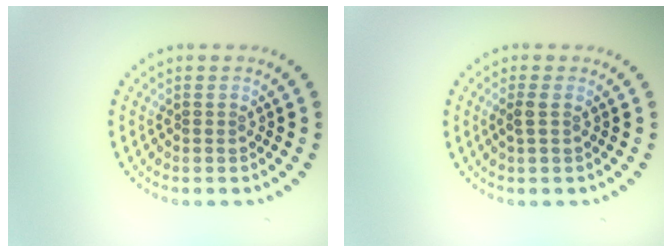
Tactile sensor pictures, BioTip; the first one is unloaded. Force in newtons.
{"total": 0.9, "press": 0.8, "slide": 0.4}